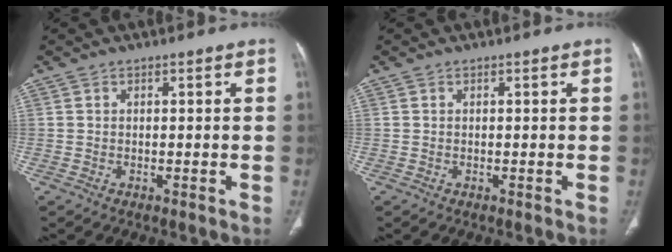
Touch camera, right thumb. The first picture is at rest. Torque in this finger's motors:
{"motor_torque": [-0.02, 0.02, -0.05, -0.05, 0.00]}